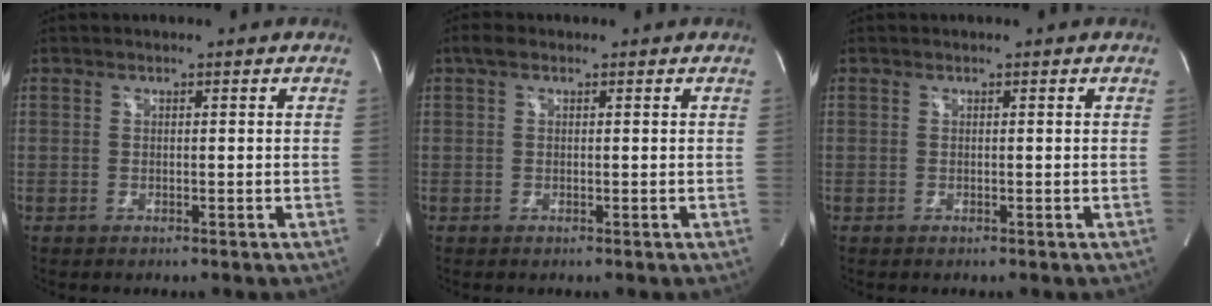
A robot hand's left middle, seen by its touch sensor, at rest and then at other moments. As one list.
[{"total": 1.5, "force": [0.8, 0.7, 1.1], "torque": [-0.027, 0.020, 0.015]}, {"total": 0.0}]